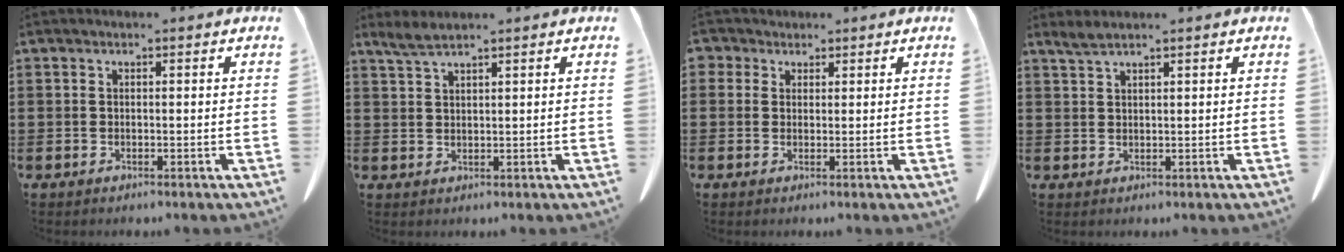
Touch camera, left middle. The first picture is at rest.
{"total": 2.2, "force": [1.8, 0.1, 1.2], "torque": [-0.027, 0.002, 0.034]}
{"total": 2.0, "force": [1.3, 1.5, 0.2], "torque": [-0.003, 0.005, 0.023]}
{"total": 1.7, "force": [1.5, 0.0, 0.8], "torque": [-0.019, 0.000, 0.029]}